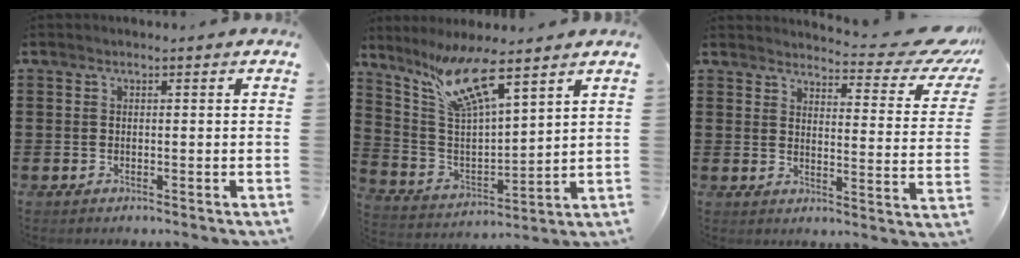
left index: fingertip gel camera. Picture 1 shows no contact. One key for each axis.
{"total": 10.8, "fx": 7.7, "fy": 1.8, "fz": 7.4, "tx": -0.166, "ty": -0.029, "tz": 0.133}
{"total": 6.1, "fx": 5.4, "fy": 0.8, "fz": 2.7, "tx": -0.044, "ty": -0.042, "tz": 0.087}